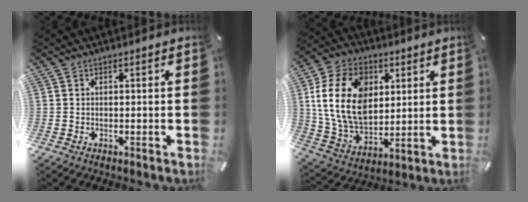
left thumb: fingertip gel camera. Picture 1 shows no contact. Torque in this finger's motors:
{"motor_torque": [2.45, 2.37, 2.07, 0.02, 0.58]}